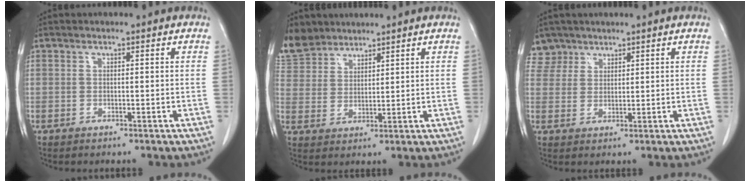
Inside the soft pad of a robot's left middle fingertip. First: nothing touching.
{"total": 8.4, "force": [7.4, 3.8, 1.0], "torque": [-0.028, 0.012, 0.154]}
{"total": 3.5, "force": [2.8, 2.0, -0.7], "torque": [0.018, 0.003, 0.055]}